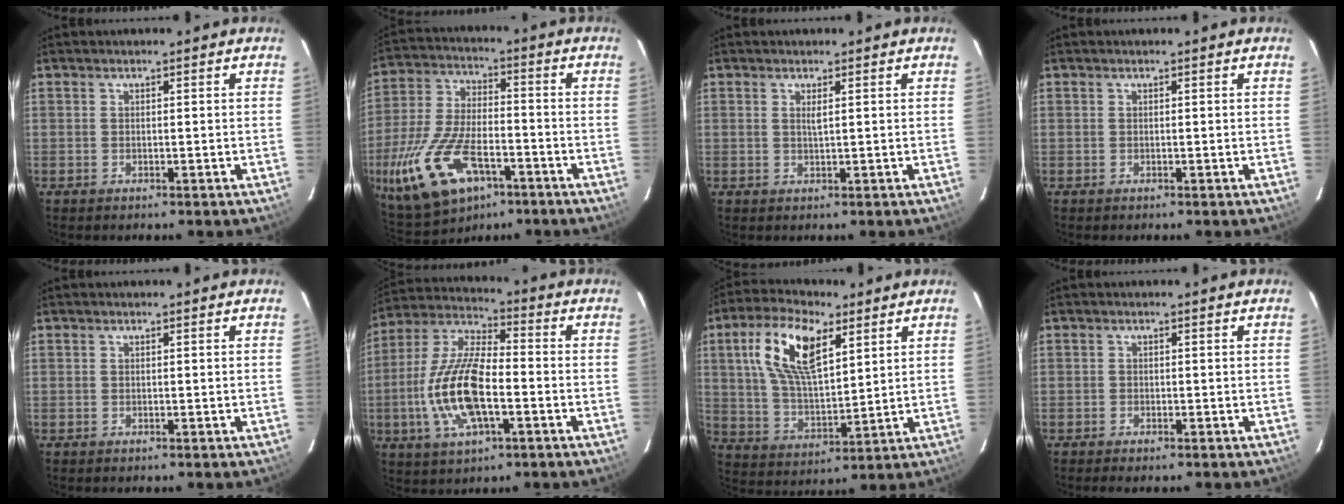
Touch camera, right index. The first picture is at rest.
{"total": 19.4, "force": [-9.2, 9.9, 13.9], "torque": [-0.312, -0.030, -0.159]}
{"total": 1.3, "force": [0.4, 0.1, 1.2], "torque": [-0.022, -0.001, 0.008]}
{"total": 0.0}
{"total": 0.0}
{"total": 15.9, "force": [-3.9, 6.0, 14.2], "torque": [-0.298, -0.002, -0.078]}
{"total": 14.7, "force": [6.2, 6.5, 11.6], "torque": [-0.221, 0.020, 0.120]}
{"total": 1.3, "force": [-1.2, 0.3, 0.5], "torque": [-0.011, -0.008, -0.023]}